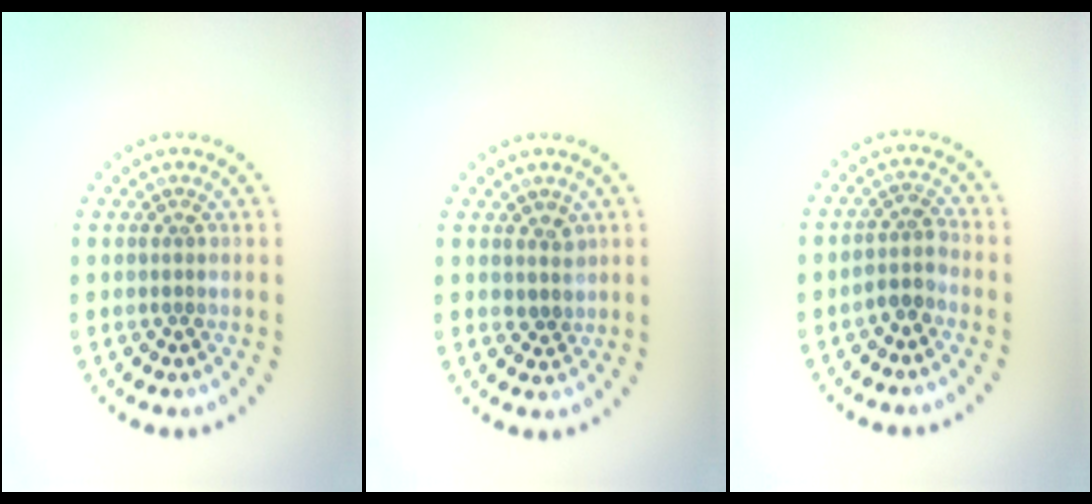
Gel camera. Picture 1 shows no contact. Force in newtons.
{"total": 1.5, "press": 1.2, "slide": 0.9}
{"total": 1.9, "press": 1.6, "slide": 1.0}